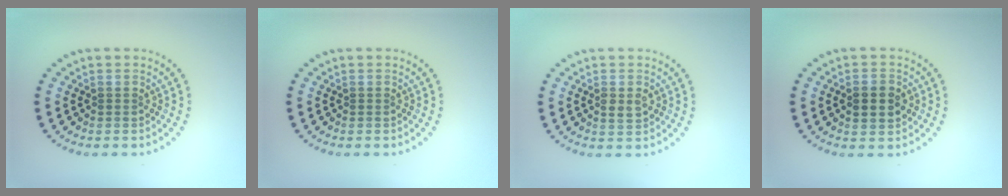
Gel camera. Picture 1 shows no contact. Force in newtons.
{"total": 0.0}
{"total": 1.5, "press": 1.5, "slide": 0.1}
{"total": 3.5, "press": 3.5, "slide": 0.2}